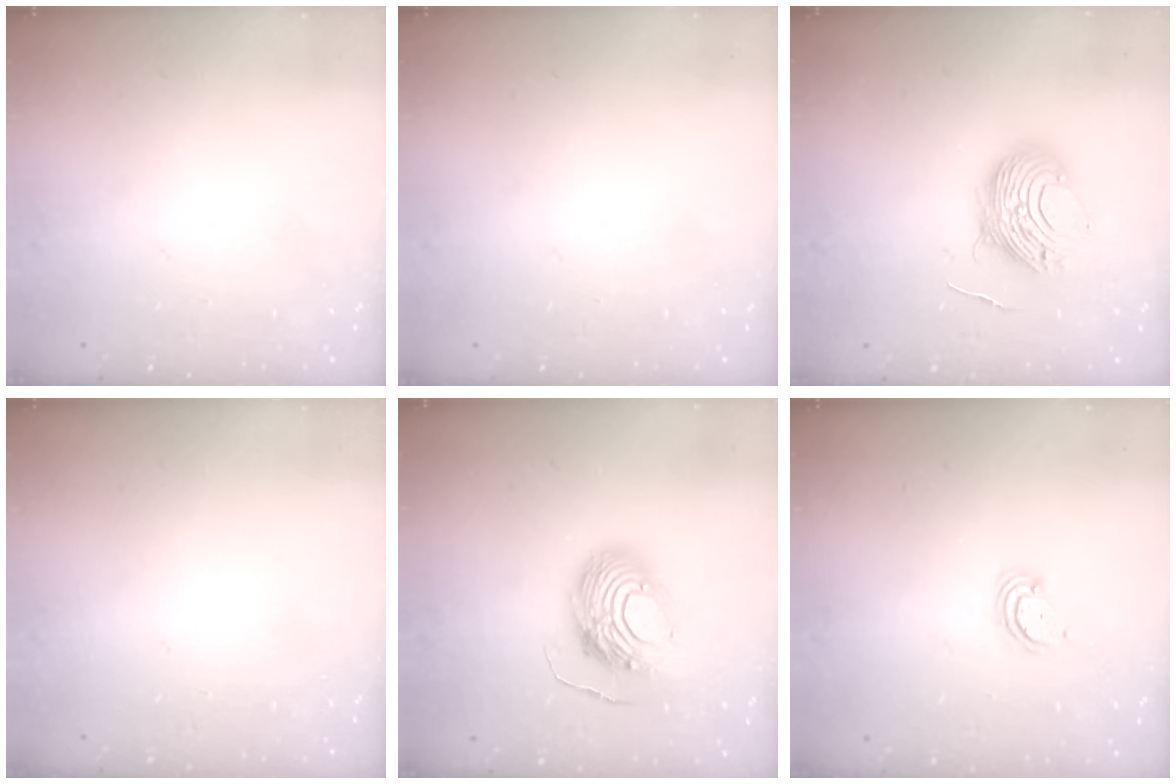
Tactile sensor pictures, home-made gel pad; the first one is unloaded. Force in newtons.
{"total": 0.0}
{"total": 11.5, "press": 11.4, "slide": 1.1}
{"total": 0.0}
{"total": 12.4, "press": 12.3, "slide": 1.1}
{"total": 2.9, "press": 2.9, "slide": 0.3}